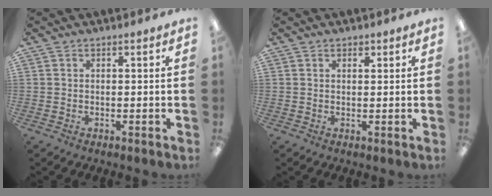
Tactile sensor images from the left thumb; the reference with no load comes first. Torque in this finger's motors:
{"motor_torque": [0.32, -0.35, -0.59, 0.42, -0.11]}